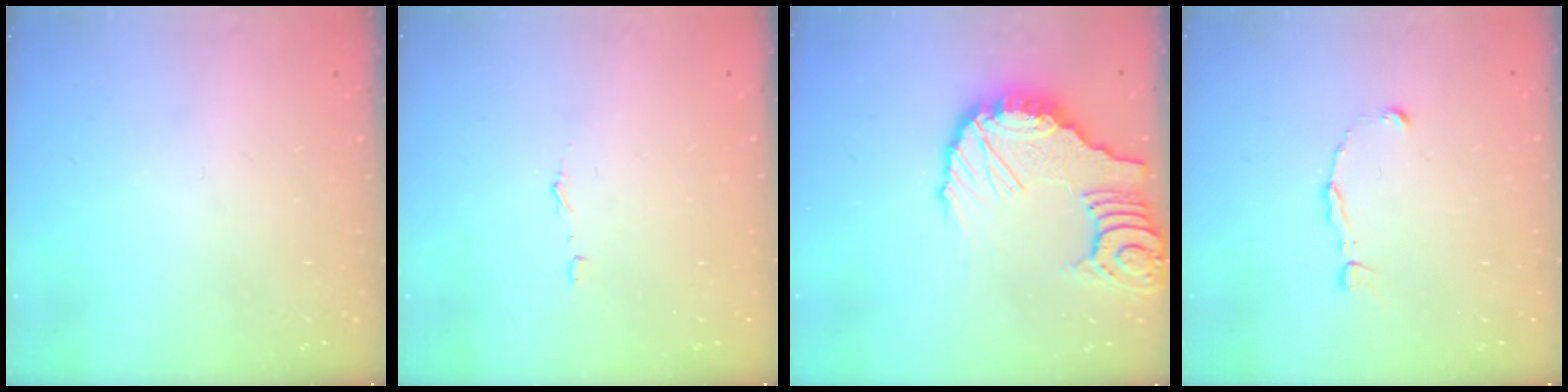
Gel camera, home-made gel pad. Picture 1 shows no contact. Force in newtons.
{"total": 2.9, "press": 2.9, "slide": 0.2}
{"total": 13.0, "press": 13.0, "slide": 1.5}
{"total": 1.2, "press": 1.2, "slide": 0.1}